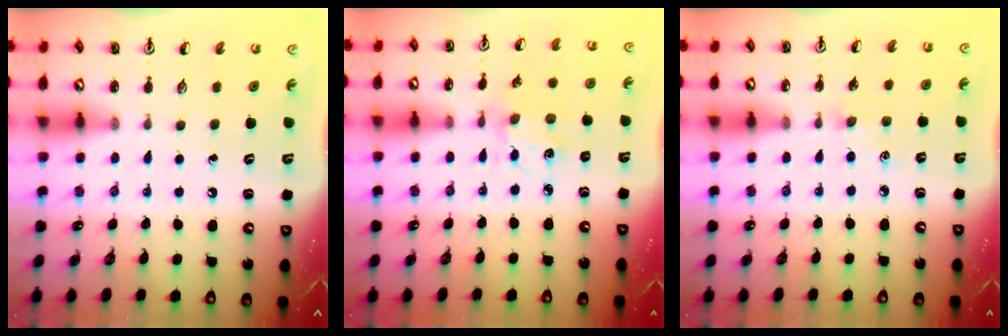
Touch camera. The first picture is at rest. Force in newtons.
{"total": 2.1, "press": 2.0, "slide": 0.6}
{"total": 2.2, "press": 2.2, "slide": 0.4}